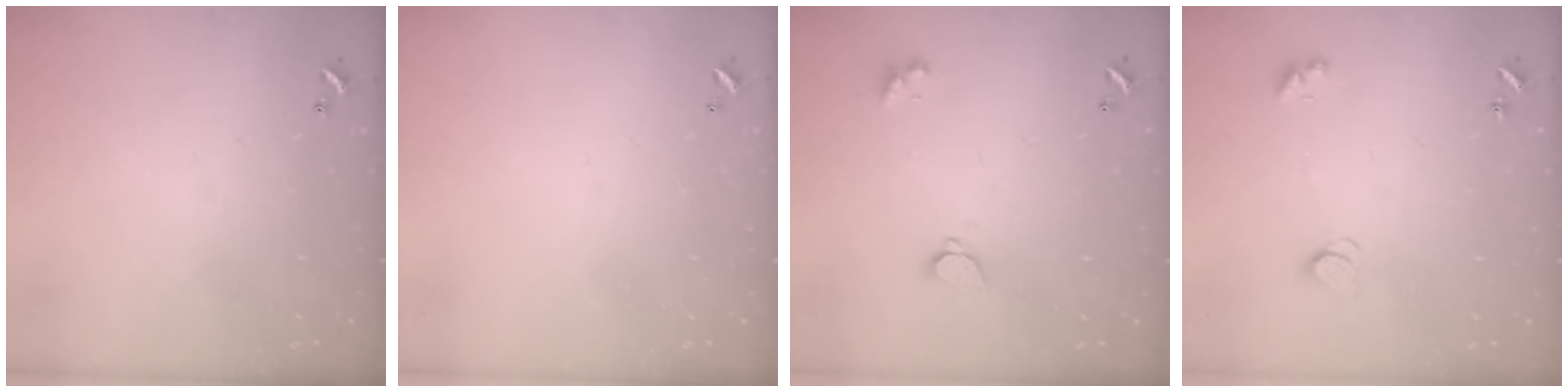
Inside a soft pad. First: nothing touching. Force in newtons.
{"total": 2.8, "press": 2.8, "slide": 0.1}
{"total": 1.7, "press": 1.7, "slide": 0.3}
{"total": 2.1, "press": 2.1, "slide": 0.4}